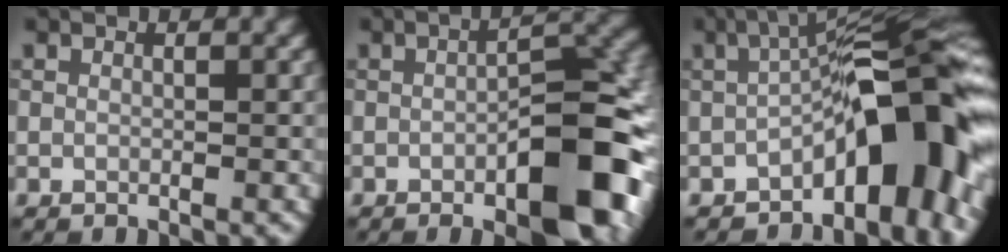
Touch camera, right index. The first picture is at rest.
{"total": 11.0, "force": [-3.8, 4.2, 9.5], "torque": [-0.117, 0.011, -0.055]}
{"total": 11.8, "force": [-4.1, 4.3, 10.2], "torque": [-0.120, 0.023, -0.070]}